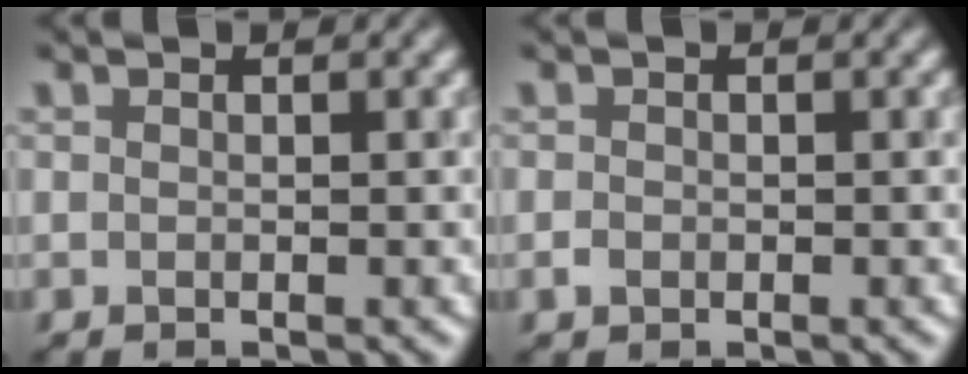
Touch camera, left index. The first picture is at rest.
{"total": 0.6, "force": [-0.3, 0.5, 0.2], "torque": [0.000, 0.002, -0.005]}